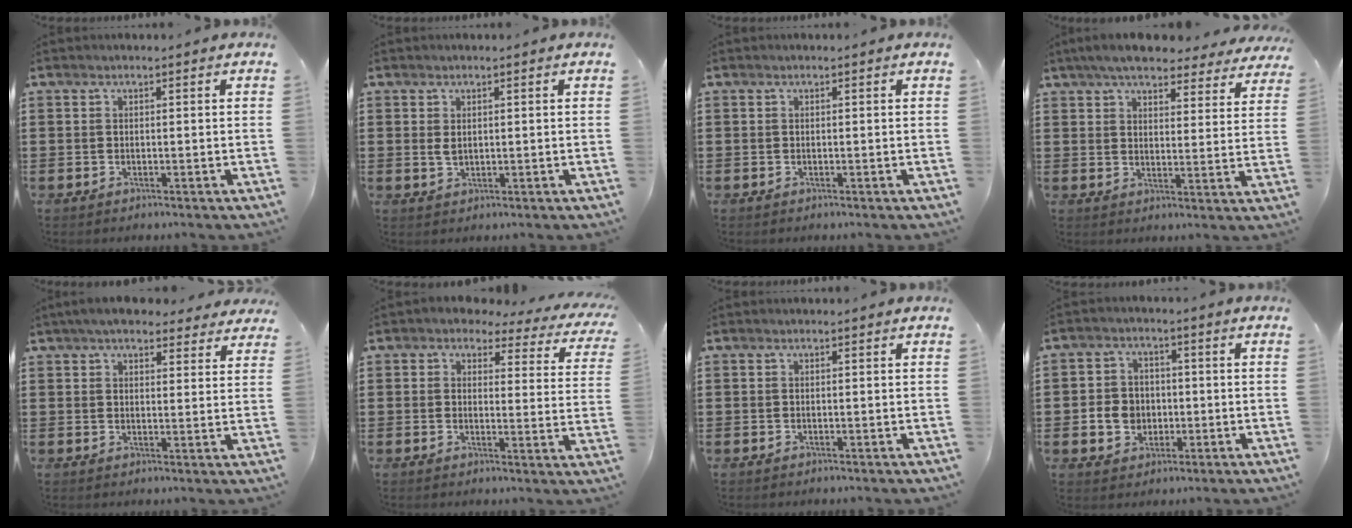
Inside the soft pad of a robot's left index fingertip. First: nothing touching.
{"total": 1.4, "force": [0.4, 0.8, 1.1], "torque": [-0.031, 0.003, 0.004]}
{"total": 0.0}
{"total": 6.2, "force": [5.7, 0.9, 2.4], "torque": [-0.060, -0.019, 0.101]}
{"total": 5.3, "force": [4.7, 1.4, 2.2], "torque": [-0.056, -0.004, 0.087]}
{"total": 3.0, "force": [2.6, 1.0, 1.1], "torque": [-0.031, -0.016, 0.040]}
{"total": 0.0}
{"total": 4.8, "force": [-0.7, 4.3, 2.1], "torque": [-0.042, 0.007, -0.016]}